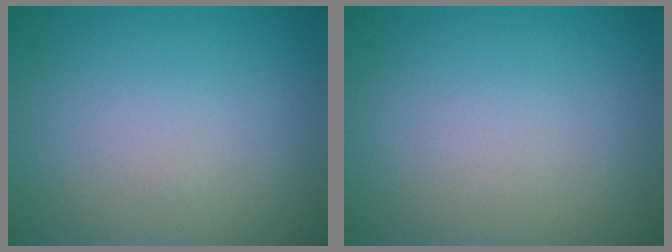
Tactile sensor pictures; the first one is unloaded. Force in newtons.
{"total": 0.0}